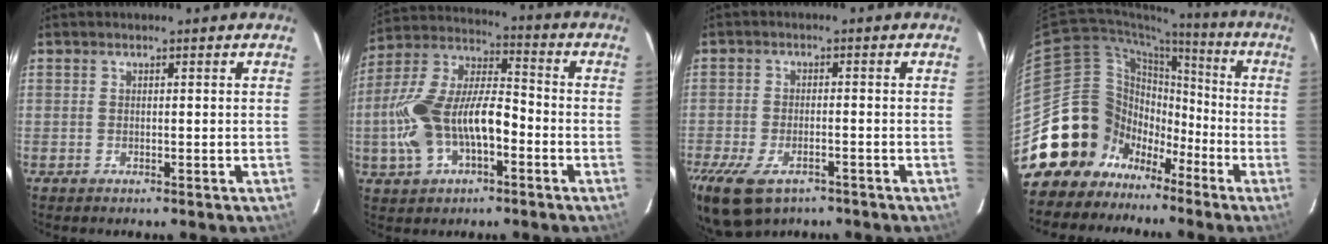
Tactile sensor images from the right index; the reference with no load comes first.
{"total": 15.9, "force": [-4.2, 5.4, 14.3], "torque": [-0.299, 0.002, -0.081]}
{"total": 12.3, "force": [-8.0, 6.0, 7.2], "torque": [-0.185, -0.038, -0.137]}
{"total": 17.7, "force": [-9.8, 14.4, 3.1], "torque": [-0.088, 0.071, -0.157]}